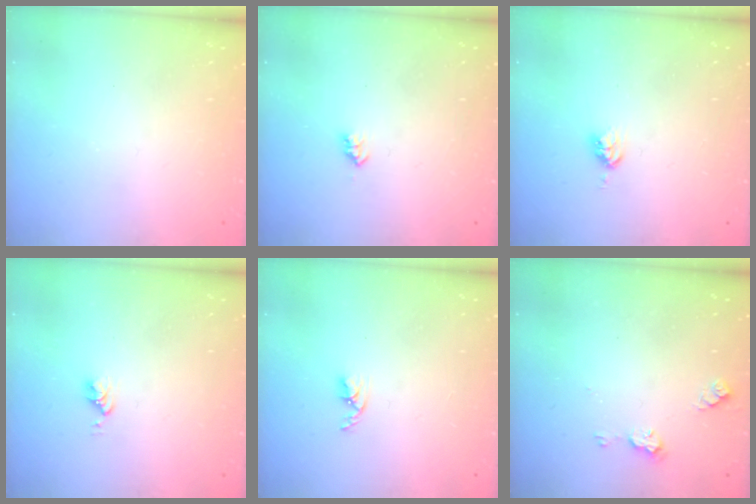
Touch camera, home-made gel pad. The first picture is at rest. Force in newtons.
{"total": 2.6, "press": 2.5, "slide": 0.4}
{"total": 3.7, "press": 3.7, "slide": 0.5}
{"total": 2.8, "press": 2.8, "slide": 0.4}
{"total": 2.7, "press": 2.7, "slide": 0.5}
{"total": 5.1, "press": 5.0, "slide": 0.6}